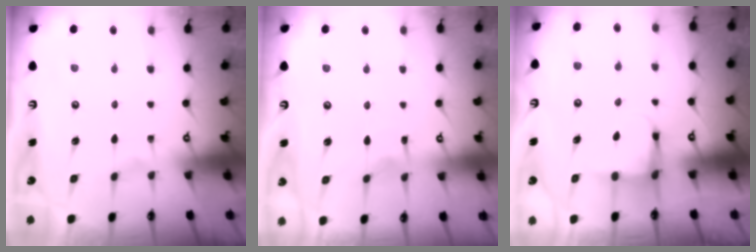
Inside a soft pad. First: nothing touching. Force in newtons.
{"total": 3.9, "press": 3.9, "slide": 0.4}
{"total": 4.2, "press": 4.2, "slide": 0.2}